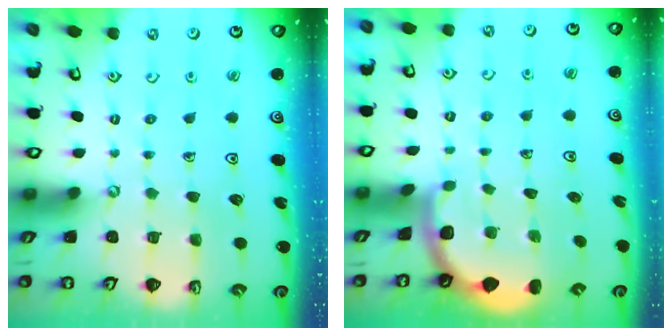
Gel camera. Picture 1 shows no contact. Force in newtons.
{"total": 1.9, "press": 1.9, "slide": 0.0}